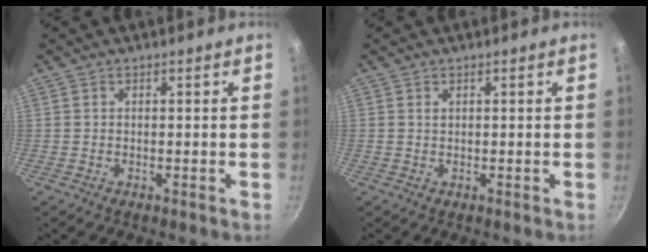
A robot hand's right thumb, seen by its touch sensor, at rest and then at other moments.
{"total": 0.6, "force": [0.3, 0.4, 0.3], "torque": [-0.004, -0.001, 0.006]}